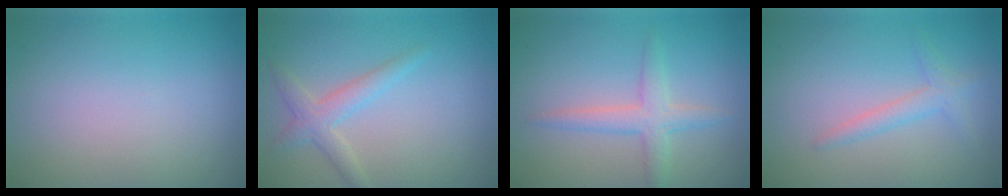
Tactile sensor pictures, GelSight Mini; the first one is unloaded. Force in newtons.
{"total": 2.4, "press": 2.4, "slide": 0.2}
{"total": 2.4, "press": 2.4, "slide": 0.1}
{"total": 1.7, "press": 1.7, "slide": 0.1}